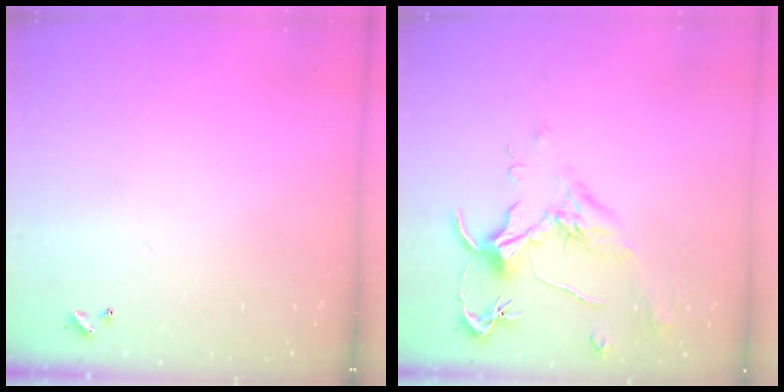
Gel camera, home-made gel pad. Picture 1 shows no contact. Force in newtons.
{"total": 1.8, "press": 1.7, "slide": 0.6}